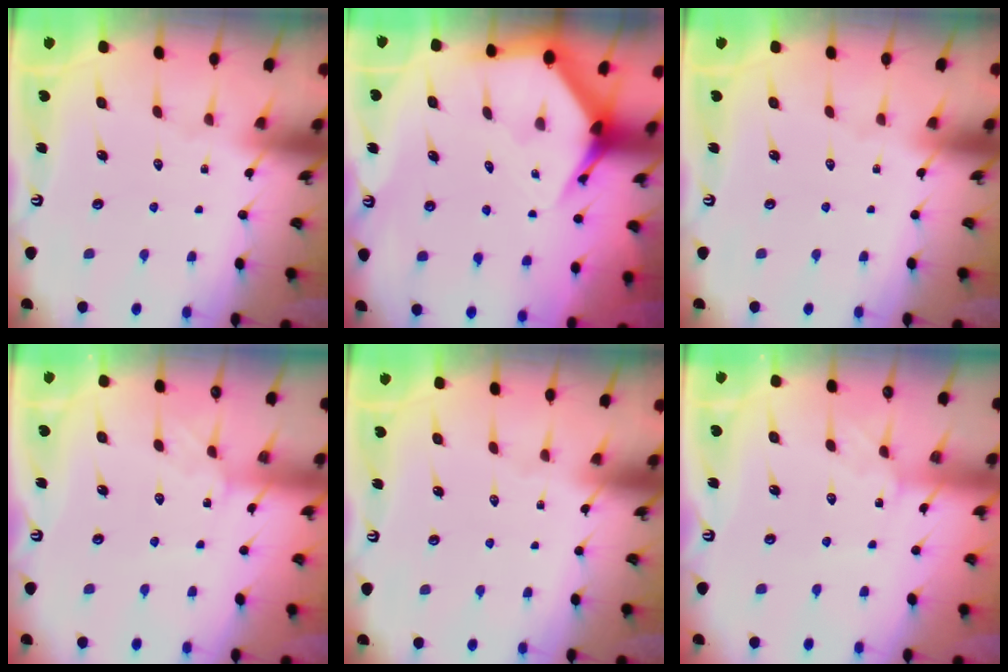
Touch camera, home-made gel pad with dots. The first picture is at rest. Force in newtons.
{"total": 5.0, "press": 4.9, "slide": 0.3}
{"total": 0.0}
{"total": 3.2, "press": 3.2, "slide": 0.2}
{"total": 0.0}
{"total": 3.2, "press": 3.2, "slide": 0.2}